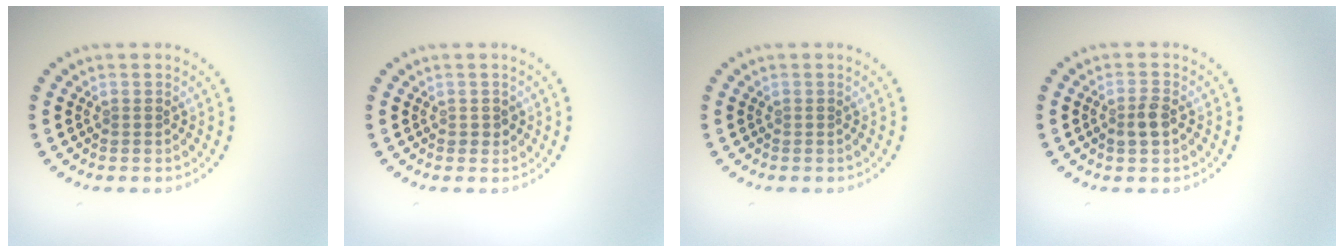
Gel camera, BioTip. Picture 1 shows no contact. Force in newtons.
{"total": 0.7, "press": 0.7, "slide": 0.0}
{"total": 0.0}
{"total": 1.8, "press": 1.8, "slide": 0.5}